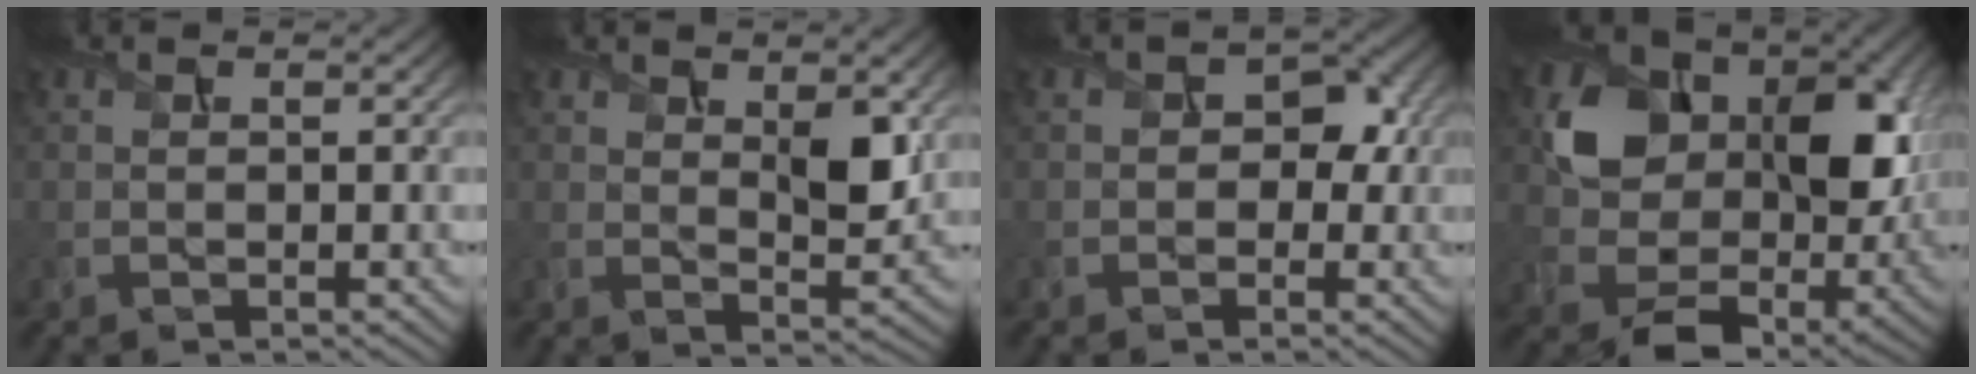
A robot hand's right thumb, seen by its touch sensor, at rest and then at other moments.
{"total": 5.0, "force": [2.1, 2.1, 4.0], "torque": [-0.067, -0.010, 0.040]}
{"total": 3.8, "force": [0.0, 3.1, 2.3], "torque": [-0.013, 0.004, -0.007]}
{"total": 14.7, "force": [2.6, 11.0, 9.4], "torque": [-0.154, -0.013, 0.052]}